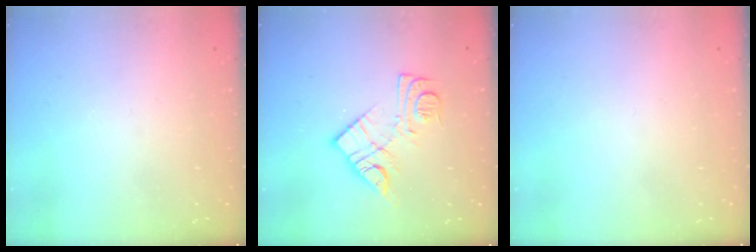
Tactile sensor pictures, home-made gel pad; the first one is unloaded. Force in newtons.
{"total": 11.8, "press": 11.8, "slide": 0.7}
{"total": 1.5, "press": 1.5, "slide": 0.1}